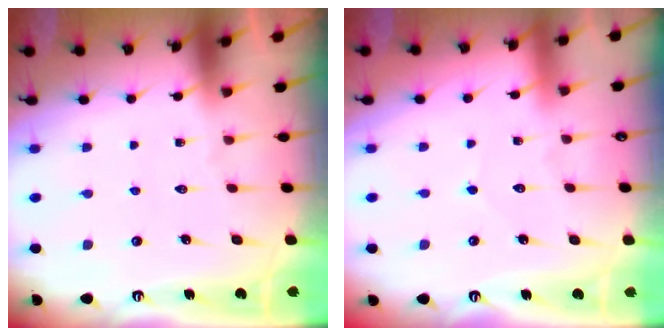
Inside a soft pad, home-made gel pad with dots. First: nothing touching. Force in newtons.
{"total": 2.8, "press": 2.8, "slide": 0.3}